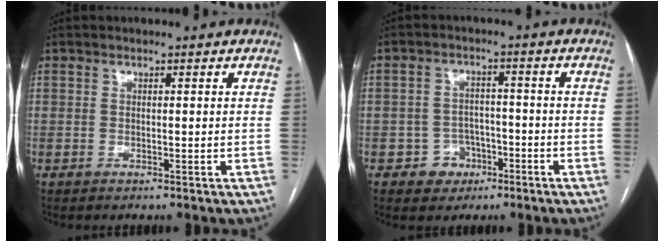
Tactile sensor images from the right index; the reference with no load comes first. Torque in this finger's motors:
{"motor_torque": [-0.25, -0.11, -0.74, -0.21]}